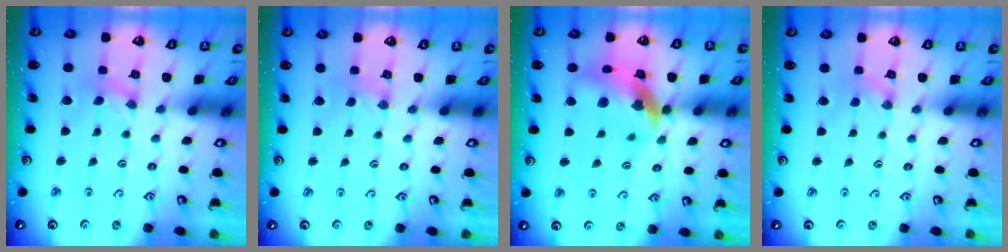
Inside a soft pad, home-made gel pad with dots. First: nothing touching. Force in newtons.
{"total": 0.0}
{"total": 14.5, "press": 14.4, "slide": 1.8}
{"total": 0.5, "press": 0.5, "slide": 0.1}